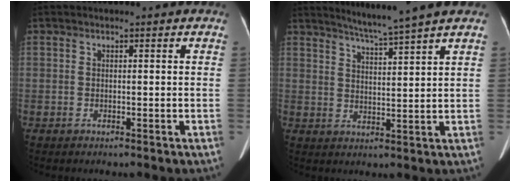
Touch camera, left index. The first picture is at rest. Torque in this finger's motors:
{"motor_torque": [0.16, -0.33, 0.04, 0.07]}